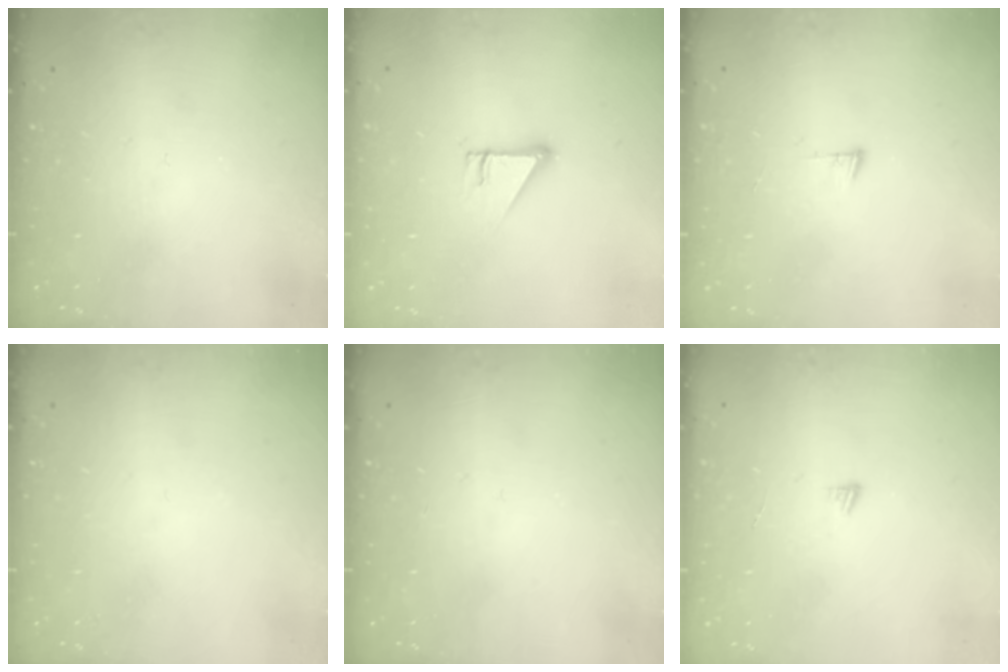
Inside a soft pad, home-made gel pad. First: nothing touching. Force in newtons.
{"total": 3.2, "press": 3.2, "slide": 0.1}
{"total": 3.2, "press": 3.2, "slide": 0.4}
{"total": 0.0}
{"total": 0.0}
{"total": 3.0, "press": 3.0, "slide": 0.3}